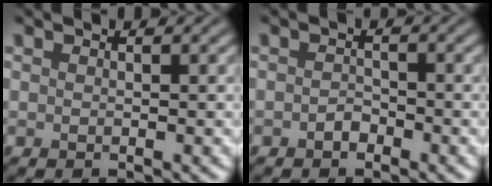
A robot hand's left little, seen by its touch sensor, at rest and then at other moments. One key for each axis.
{"total": 1.1, "fx": -0.7, "fy": 0.7, "fz": 0.5, "tx": -0.009, "ty": 0.002, "tz": -0.014}